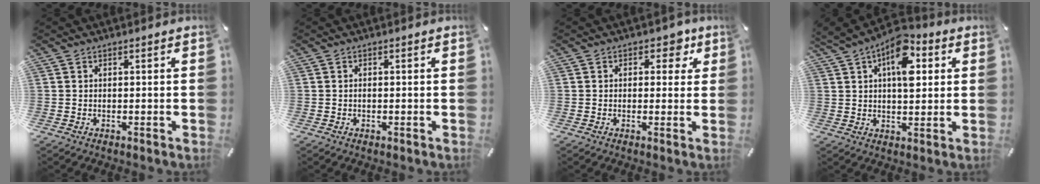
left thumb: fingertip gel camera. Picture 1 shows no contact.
{"total": 0.7, "force": [-0.1, 0.5, 0.5], "torque": [-0.012, -0.001, -0.003]}
{"total": 4.8, "force": [1.9, 3.2, 3.1], "torque": [-0.020, -0.004, 0.021]}
{"total": 11.7, "force": [4.6, 6.6, 8.4], "torque": [-0.120, -0.012, 0.080]}